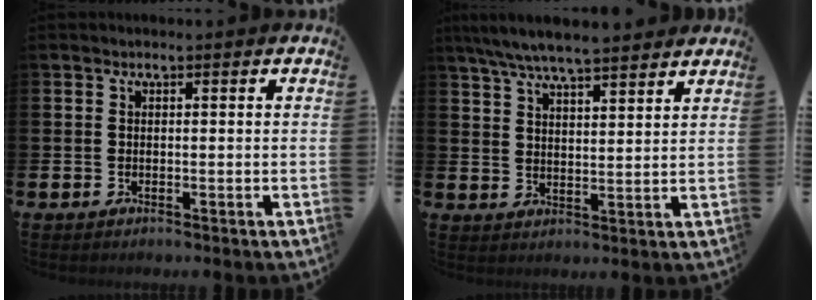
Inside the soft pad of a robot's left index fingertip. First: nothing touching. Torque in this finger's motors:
{"motor_torque": [0.30, -1.14, 1.05, 0.21]}